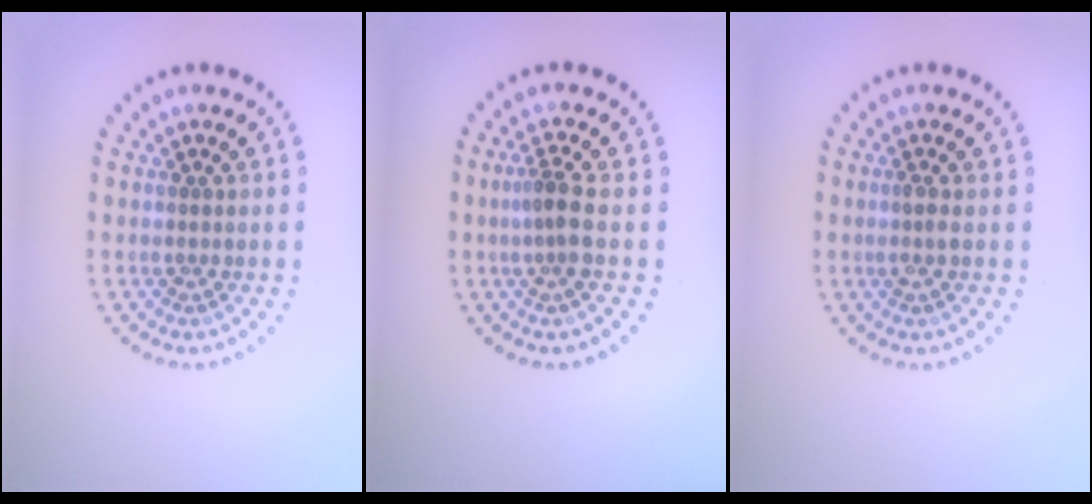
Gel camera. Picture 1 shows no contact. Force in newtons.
{"total": 2.3, "press": 1.8, "slide": 1.5}
{"total": 1.0, "press": 0.8, "slide": 0.6}